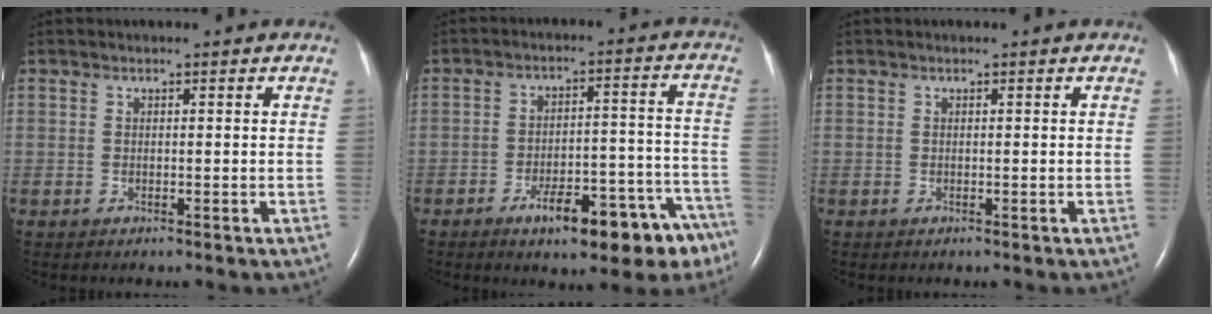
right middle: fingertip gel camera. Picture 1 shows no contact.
{"total": 14.1, "force": [-9.5, 4.4, 9.4], "torque": [-0.086, 0.047, -0.129]}
{"total": 0.0}